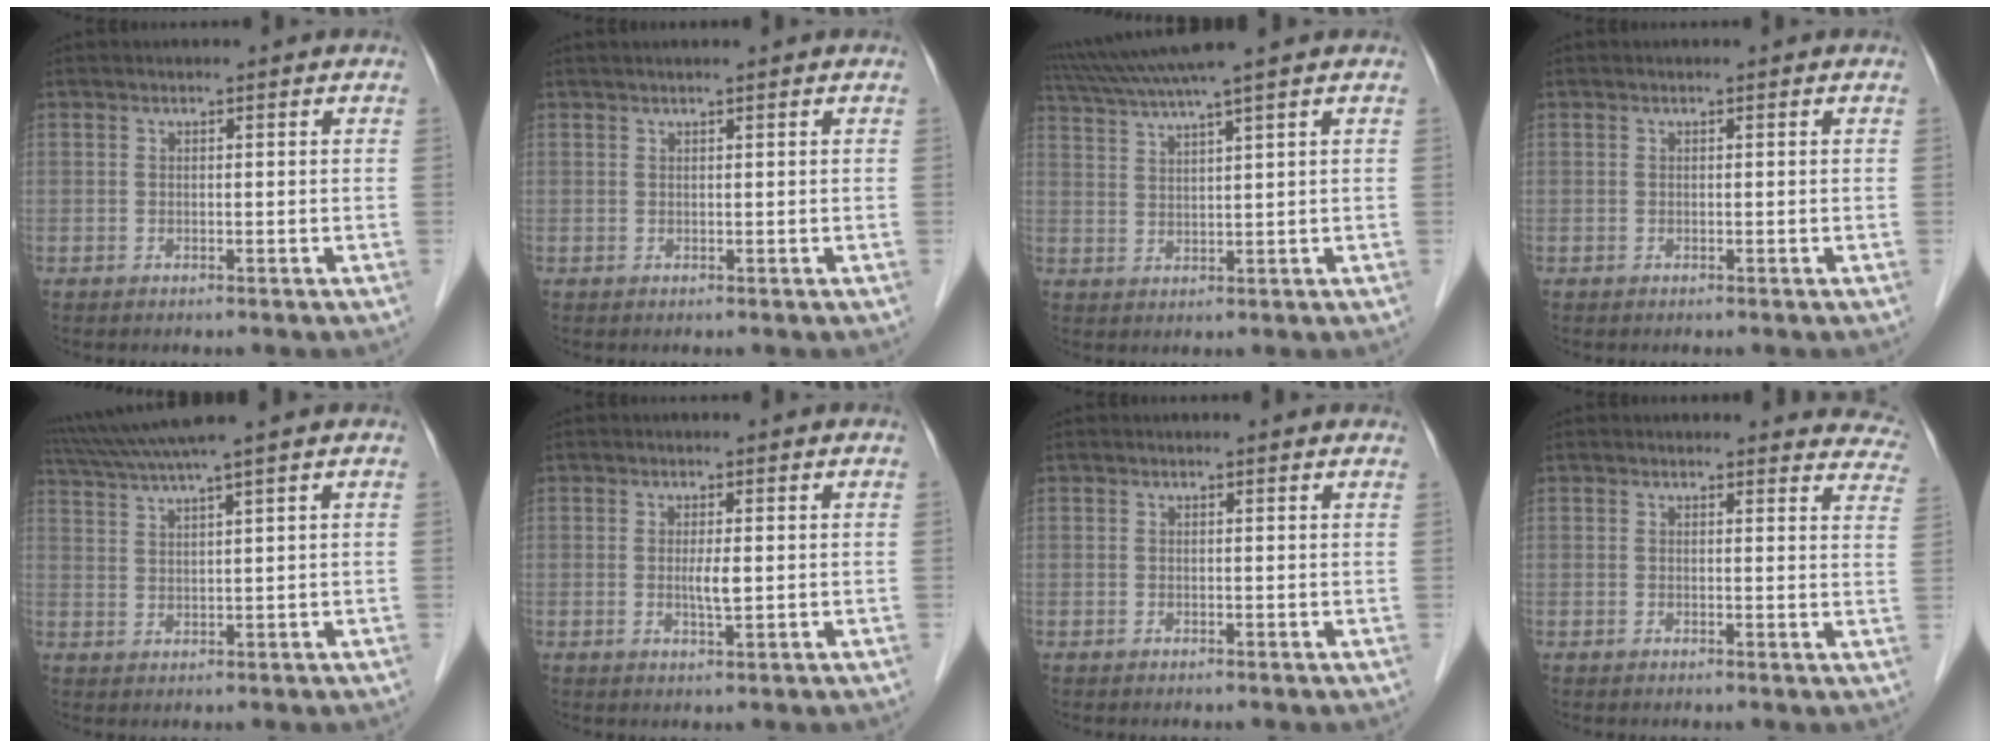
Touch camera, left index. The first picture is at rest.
{"total": 1.8, "force": [1.4, -0.3, 1.2], "torque": [-0.022, 0.019, 0.029]}
{"total": 8.8, "force": [7.3, -2.0, 4.4], "torque": [-0.082, 0.019, 0.125]}
{"total": 0.0}
{"total": 8.2, "force": [6.9, -1.9, 4.1], "torque": [-0.075, 0.021, 0.119]}
{"total": 2.5, "force": [0.1, 0.2, 2.5], "torque": [-0.048, -0.004, 0.003]}
{"total": 1.6, "force": [1.5, 0.1, 0.7], "torque": [-0.019, 0.018, 0.017]}
{"total": 11.0, "force": [10.5, 2.5, 2.3], "torque": [0.018, -0.018, 0.078]}